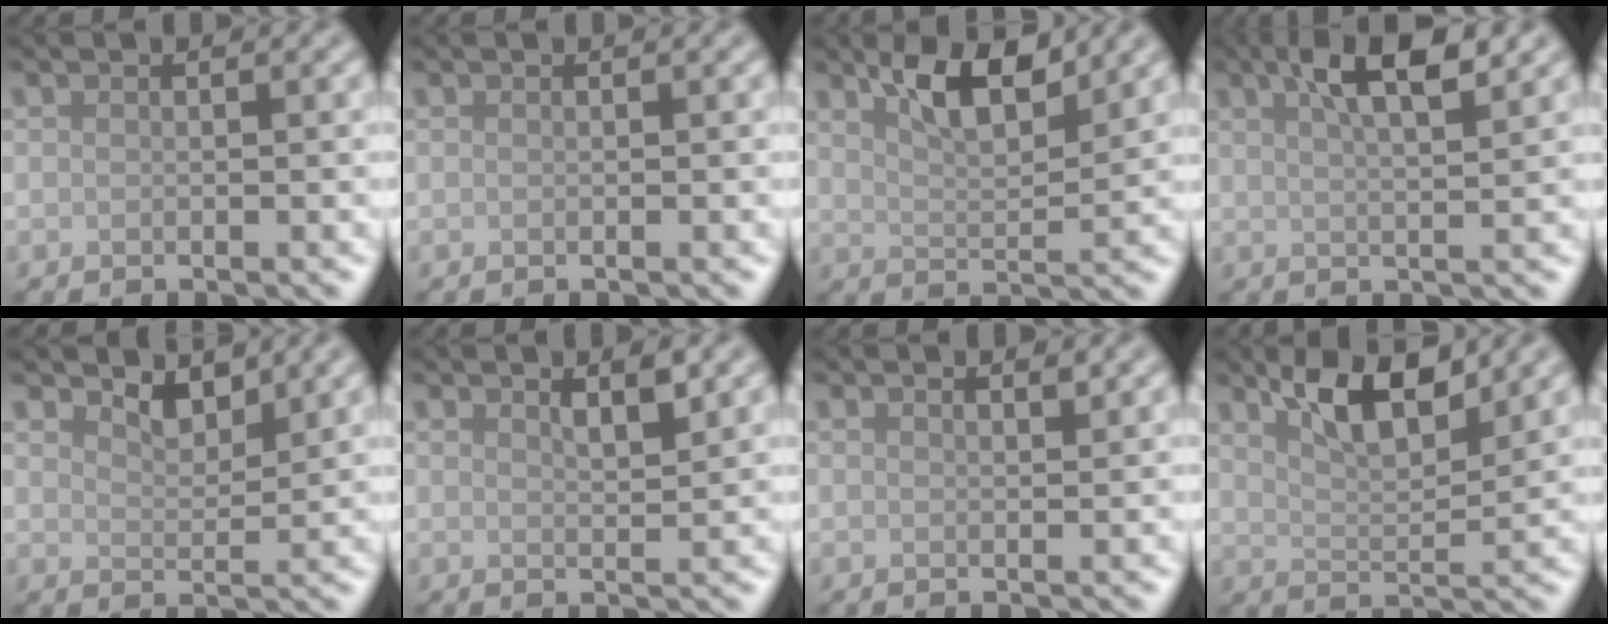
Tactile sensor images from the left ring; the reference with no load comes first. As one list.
[{"total": 0.0}, {"total": 5.1, "force": [3.4, 1.7, 3.5], "torque": [-0.061, 0.000, 0.056]}, {"total": 5.6, "force": [3.1, 1.6, 4.4], "torque": [-0.061, 0.017, 0.042]}, {"total": 2.3, "force": [2.0, 0.7, 0.9], "torque": [-0.020, -0.007, 0.033]}, {"total": 1.8, "force": [1.3, 0.3, 1.2], "torque": [-0.017, 0.000, 0.021]}, {"total": 0.7, "force": [0.7, 0.1, 0.3], "torque": [-0.001, -0.001, 0.012]}, {"total": 5.6, "force": [3.6, 1.8, 3.8], "torque": [-0.068, 0.000, 0.062]}]